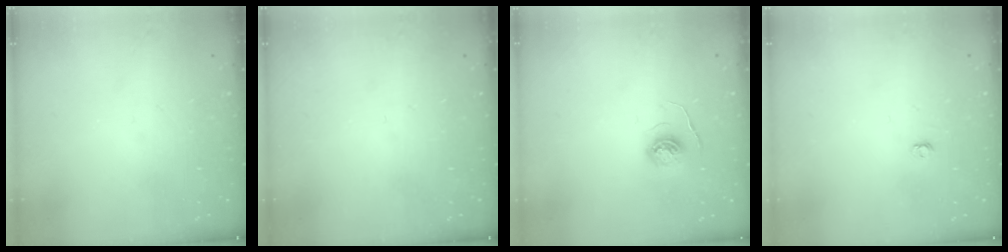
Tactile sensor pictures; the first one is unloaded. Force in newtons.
{"total": 0.0}
{"total": 5.5, "press": 5.5, "slide": 0.3}
{"total": 2.9, "press": 2.9, "slide": 0.3}